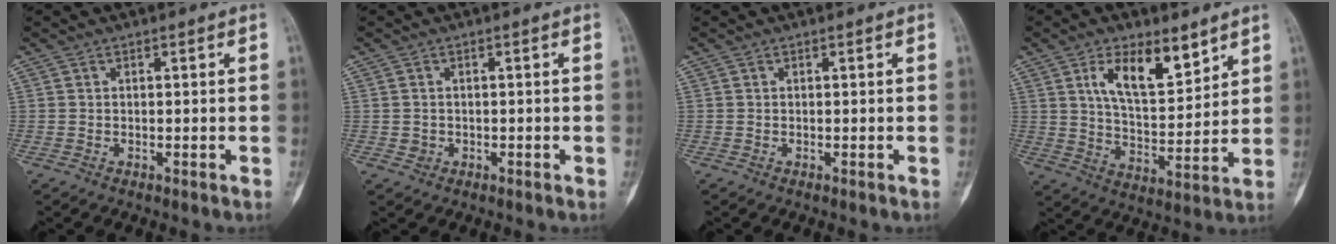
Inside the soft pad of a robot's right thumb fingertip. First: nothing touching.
{"total": 1.3, "force": [-0.3, 1.2, 0.4], "torque": [-0.006, 0.003, 0.000]}
{"total": 0.0}
{"total": 12.4, "force": [6.7, 5.5, 8.8], "torque": [-0.127, -0.039, 0.125]}